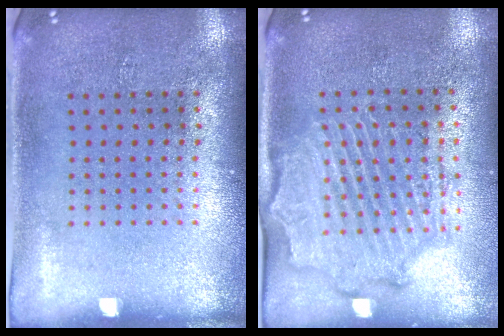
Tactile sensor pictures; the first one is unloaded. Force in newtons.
{"total": 2.1, "press": 2.1, "slide": 0.5}